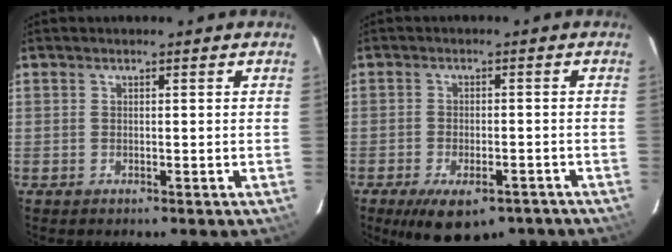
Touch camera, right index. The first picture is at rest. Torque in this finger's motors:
{"motor_torque": [1.00, -0.99, 0.45, 0.06]}